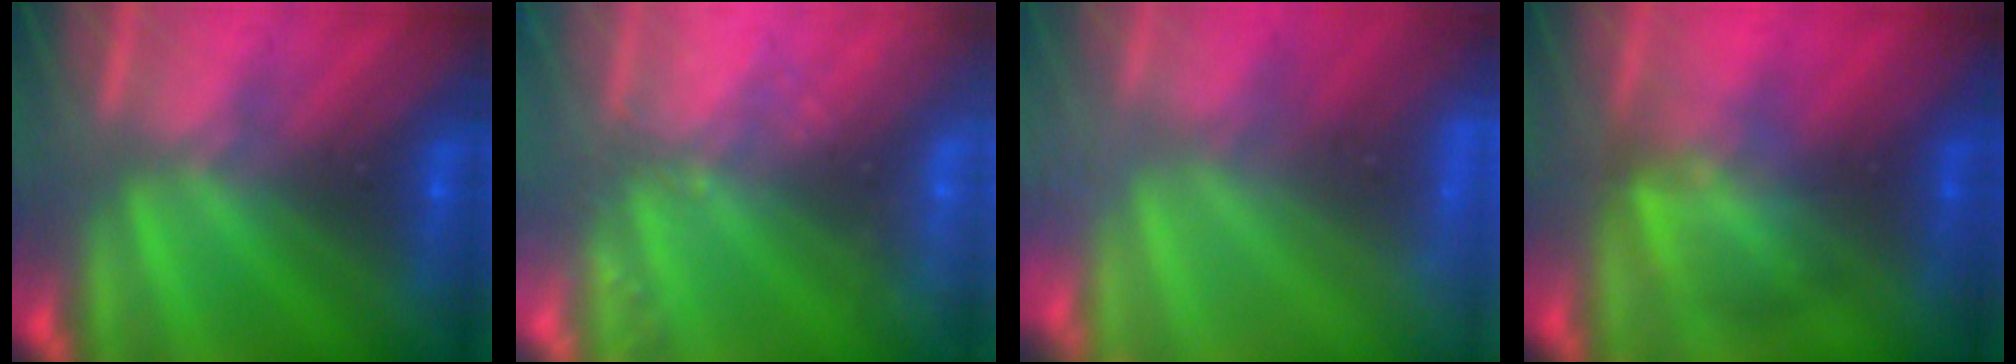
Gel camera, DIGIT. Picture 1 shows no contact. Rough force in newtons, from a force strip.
{"total": 2.4}
{"total": 8.7}
{"total": 2.8}